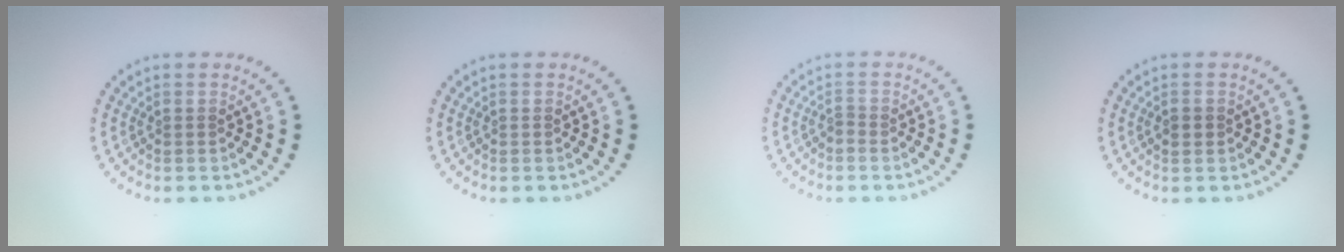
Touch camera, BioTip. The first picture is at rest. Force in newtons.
{"total": 0.0}
{"total": 0.6, "press": 0.2, "slide": 0.6}
{"total": 0.7, "press": 0.7, "slide": 0.1}